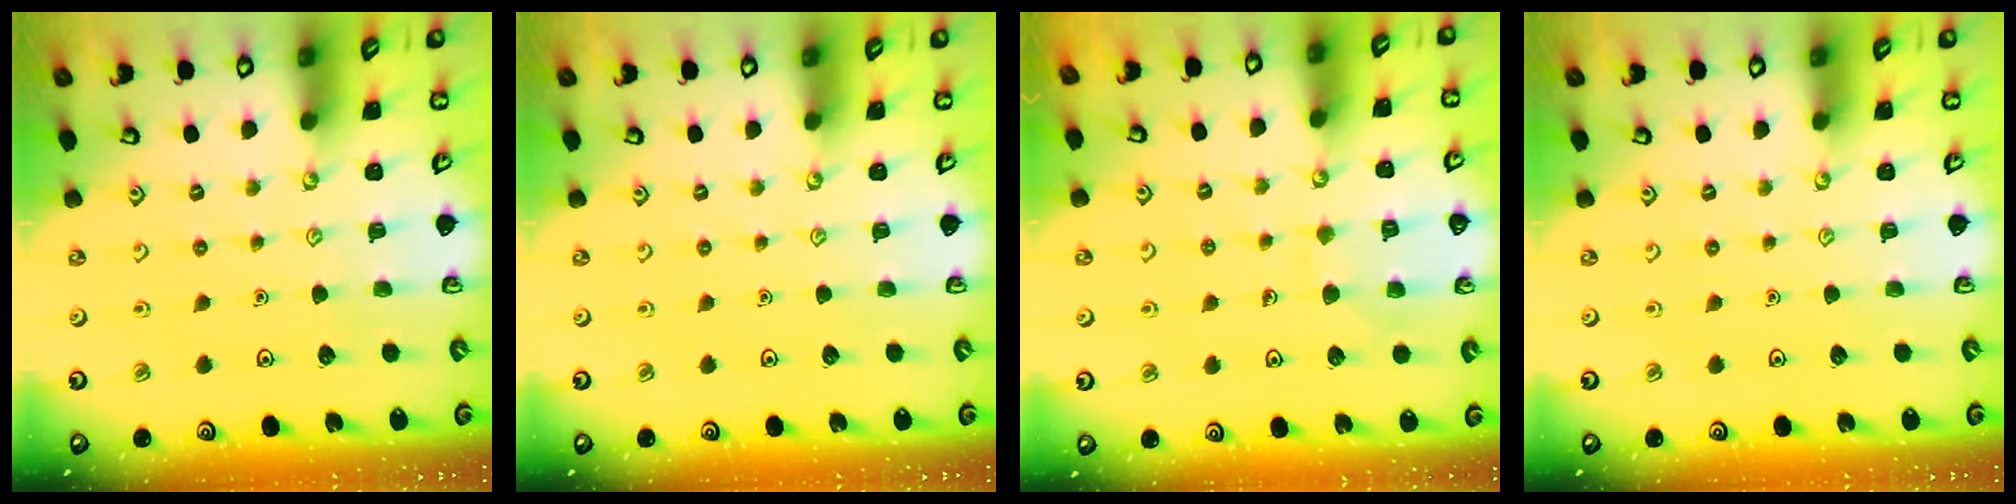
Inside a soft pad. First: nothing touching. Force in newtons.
{"total": 0.0}
{"total": 7.0, "press": 7.0, "slide": 0.5}
{"total": 0.0}